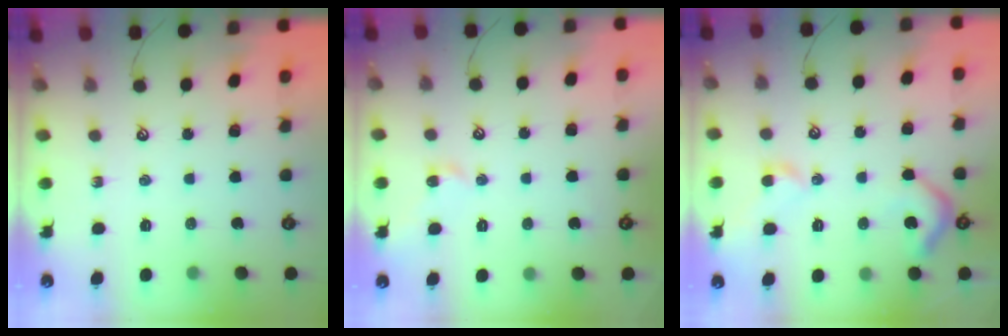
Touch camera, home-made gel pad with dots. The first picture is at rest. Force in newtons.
{"total": 1.6, "press": 1.5, "slide": 0.6}
{"total": 6.7, "press": 6.7, "slide": 0.8}